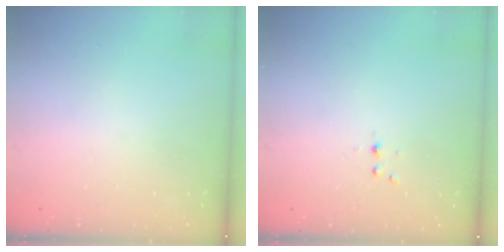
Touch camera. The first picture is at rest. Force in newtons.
{"total": 3.0, "press": 2.6, "slide": 1.5}